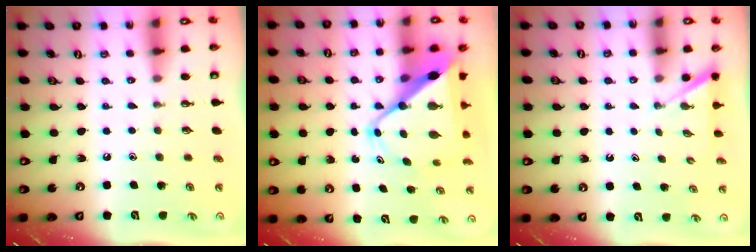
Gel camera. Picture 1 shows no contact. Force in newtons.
{"total": 13.7, "press": 13.6, "slide": 1.1}
{"total": 1.2, "press": 1.2, "slide": 0.1}